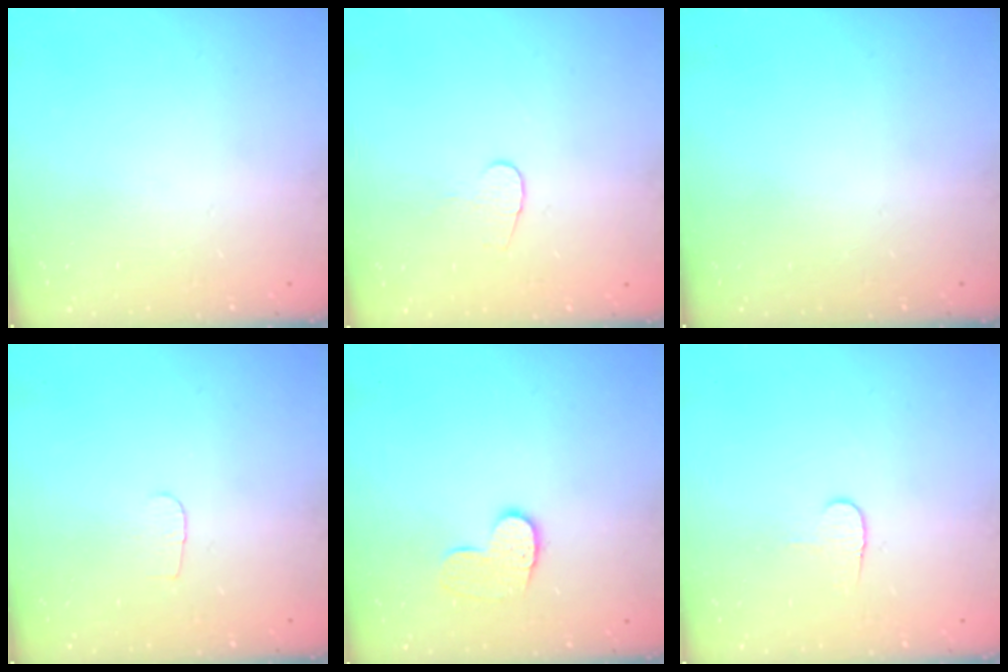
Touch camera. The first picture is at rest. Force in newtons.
{"total": 4.7, "press": 4.6, "slide": 0.4}
{"total": 0.0}
{"total": 2.9, "press": 2.8, "slide": 0.3}
{"total": 8.3, "press": 8.3, "slide": 0.4}
{"total": 4.5, "press": 4.5, "slide": 0.5}